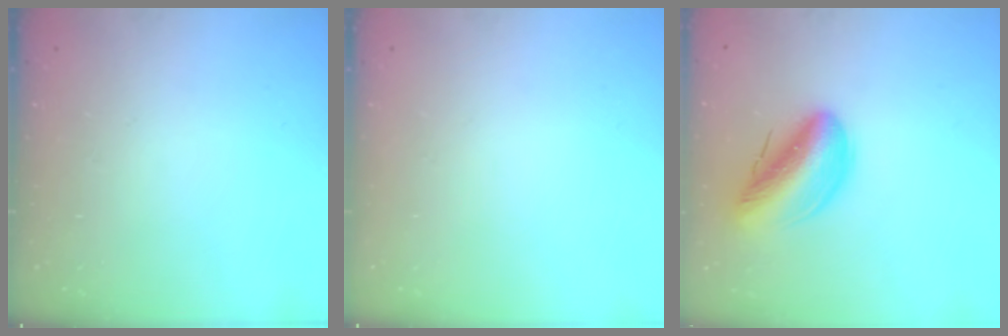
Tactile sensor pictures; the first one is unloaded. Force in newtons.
{"total": 0.0}
{"total": 15.8, "press": 15.4, "slide": 3.4}